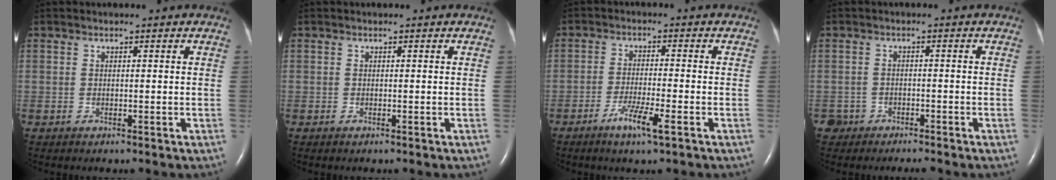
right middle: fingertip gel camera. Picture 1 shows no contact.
{"total": 0.0}
{"total": 5.0, "force": [-2.8, -0.1, 4.2], "torque": [-0.084, -0.011, -0.052]}
{"total": 2.7, "force": [-2.2, 1.5, -0.2], "torque": [0.001, 0.004, -0.036]}